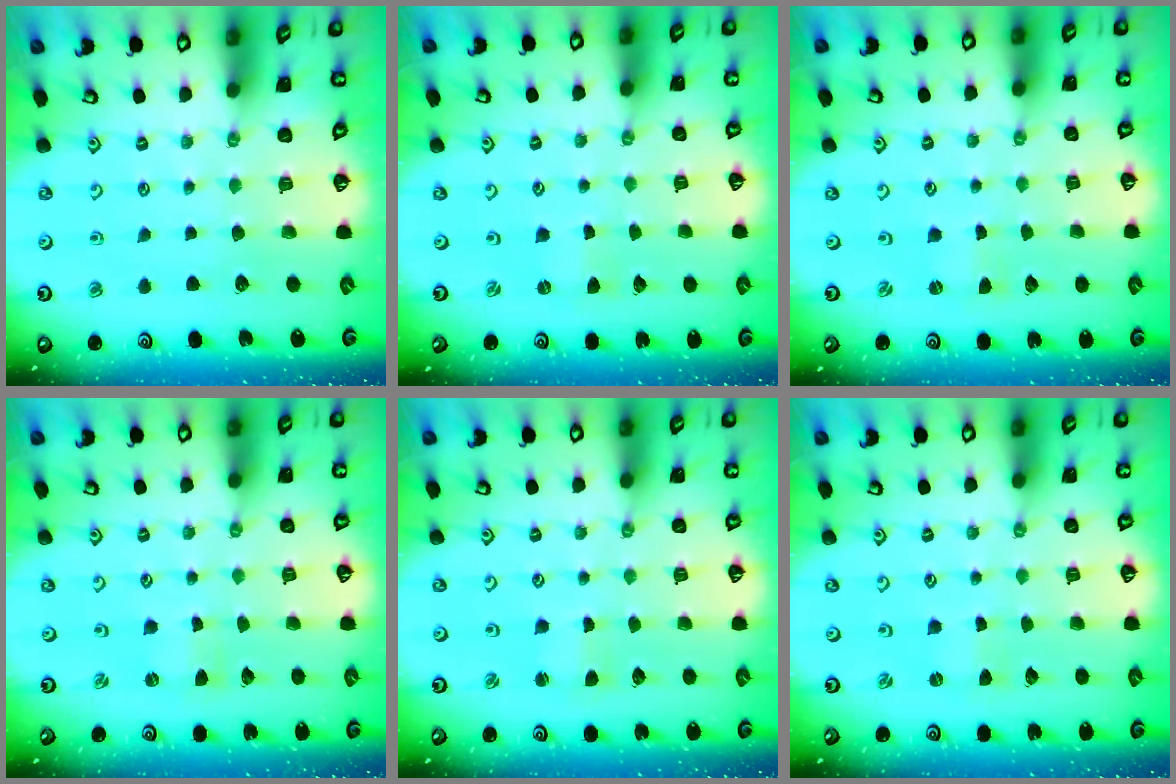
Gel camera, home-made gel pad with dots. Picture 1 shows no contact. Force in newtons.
{"total": 0.0}
{"total": 0.0}
{"total": 0.0}
{"total": 2.0, "press": 2.0, "slide": 0.3}
{"total": 0.0}